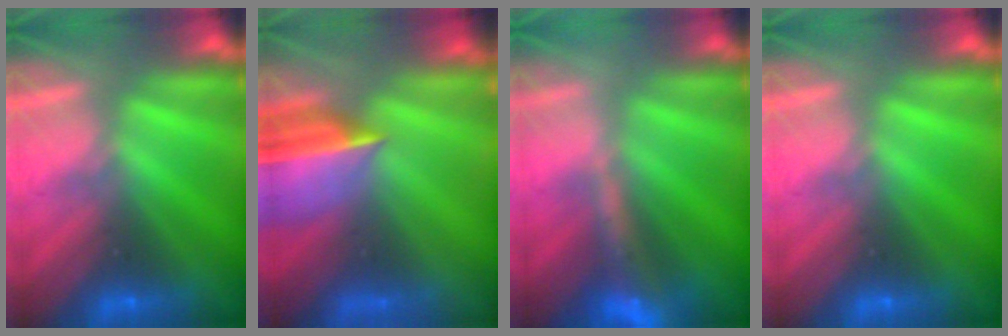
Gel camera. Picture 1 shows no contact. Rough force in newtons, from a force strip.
{"total": 5.6}
{"total": 9.1}
{"total": 0.0}